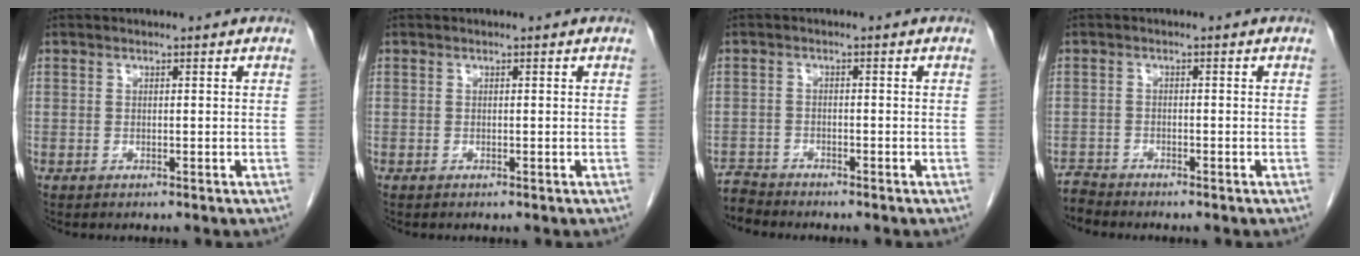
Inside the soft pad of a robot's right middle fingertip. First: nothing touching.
{"total": 0.0}
{"total": 2.8, "force": [-2.7, 0.0, -0.8], "torque": [0.020, -0.014, -0.052]}
{"total": 2.2, "force": [-2.1, -0.1, -0.7], "torque": [0.015, -0.012, -0.040]}